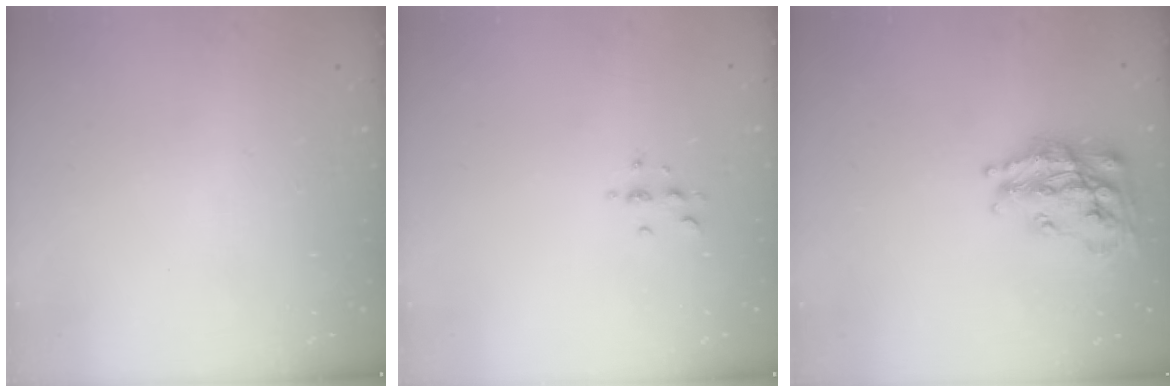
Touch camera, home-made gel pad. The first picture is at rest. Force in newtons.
{"total": 3.4, "press": 3.4, "slide": 0.4}
{"total": 20.4, "press": 20.4, "slide": 1.4}